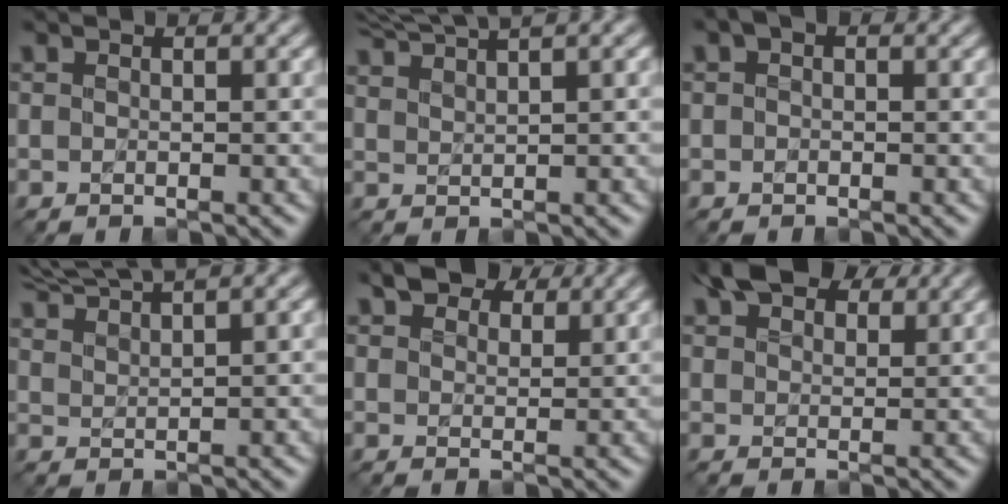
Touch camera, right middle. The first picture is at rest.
{"total": 4.9, "force": [4.5, 0.3, 1.9], "torque": [-0.031, 0.017, 0.061]}
{"total": 1.0, "force": [0.5, 0.6, 0.7], "torque": [-0.016, -0.003, -0.003]}
{"total": 5.0, "force": [4.8, 0.1, 1.6], "torque": [-0.028, 0.016, 0.069]}
{"total": 3.6, "force": [3.1, 1.5, 0.8], "torque": [-0.018, 0.007, 0.050]}
{"total": 5.4, "force": [4.4, 2.3, 2.1], "torque": [-0.034, 0.015, 0.072]}